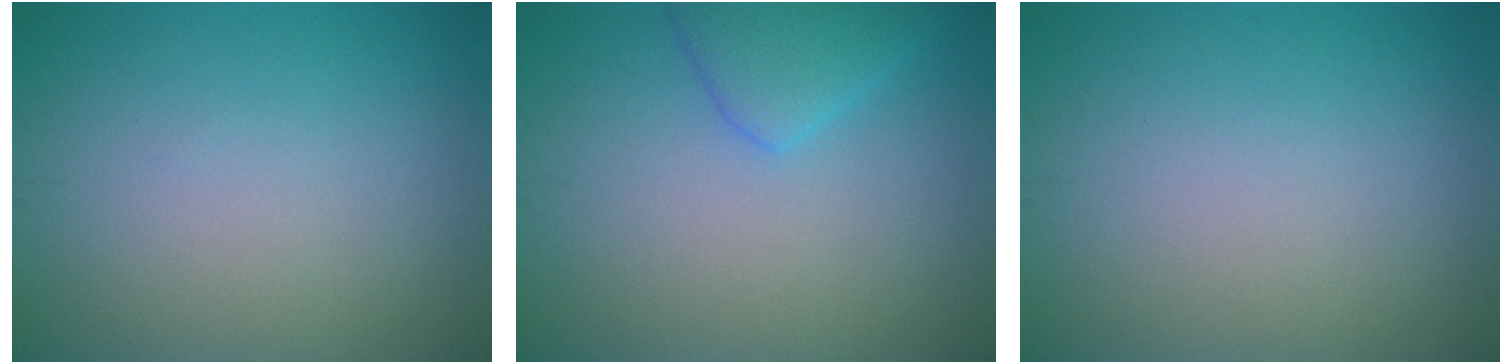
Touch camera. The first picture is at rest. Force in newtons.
{"total": 2.8, "press": 2.8, "slide": 0.2}
{"total": 0.0}